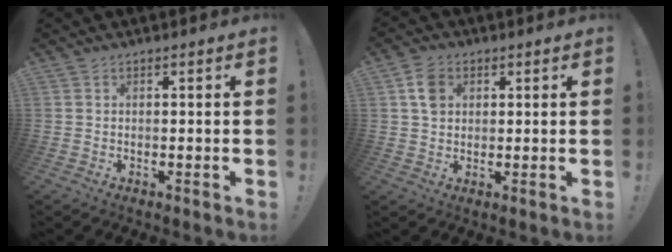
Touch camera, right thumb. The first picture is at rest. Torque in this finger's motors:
{"motor_torque": [0.17, 0.15, 0.36, -0.05, 0.00]}